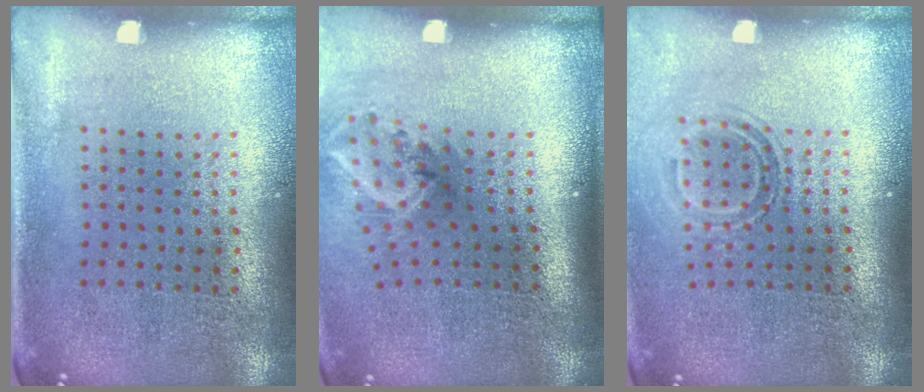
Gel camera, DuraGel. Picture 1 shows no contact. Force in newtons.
{"total": 2.1, "press": 1.4, "slide": 1.5}
{"total": 1.6, "press": 1.1, "slide": 1.2}